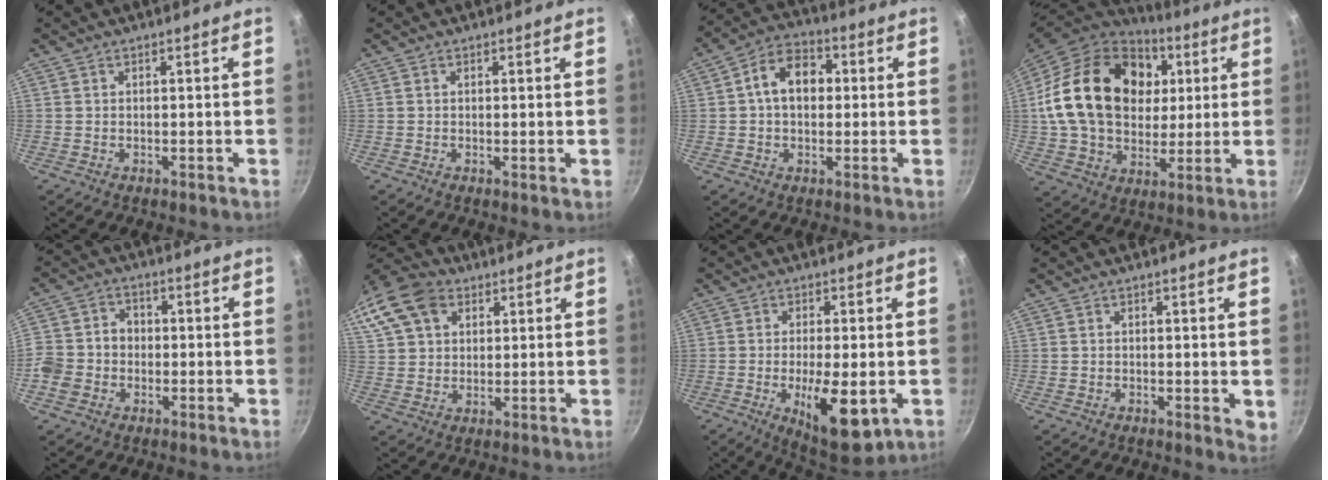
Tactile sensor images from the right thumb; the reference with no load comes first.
{"total": 0.5, "force": [0.2, 0.1, 0.5], "torque": [-0.008, -0.002, 0.001]}
{"total": 10.0, "force": [1.2, 7.1, 6.9], "torque": [-0.079, 0.025, 0.003]}
{"total": 27.5, "force": [5.8, 20.1, 17.9], "torque": [-0.302, 0.011, 0.104]}
{"total": 8.7, "force": [-2.0, 7.4, 4.2], "torque": [-0.058, 0.028, -0.051]}
{"total": 17.7, "force": [7.8, 12.9, 9.3], "torque": [-0.208, 0.031, 0.138]}
{"total": 11.9, "force": [-2.9, 4.2, 10.7], "torque": [-0.161, -0.002, -0.033]}
{"total": 2.5, "force": [0.4, 1.1, 2.2], "torque": [-0.022, -0.005, 0.003]}